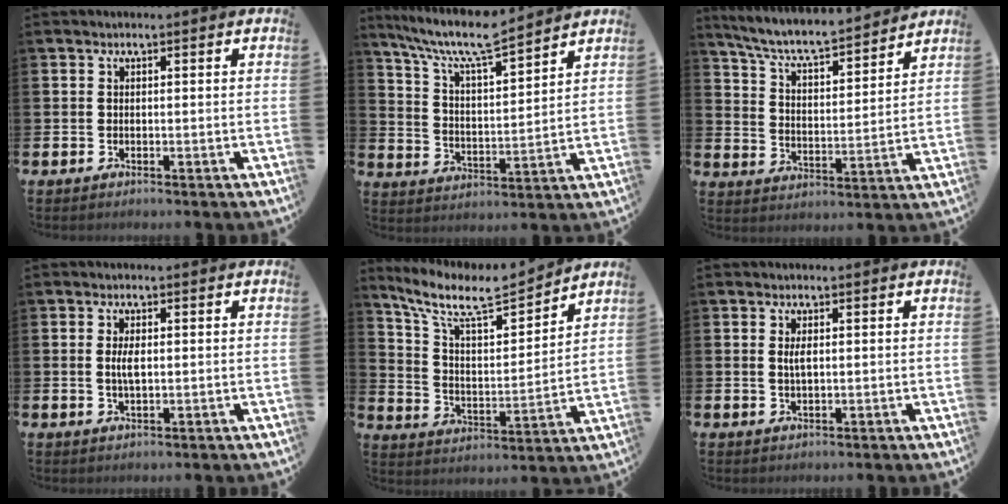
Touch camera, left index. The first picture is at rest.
{"total": 9.2, "force": [8.2, 0.9, 4.0], "torque": [-0.109, -0.049, 0.142]}
{"total": 7.4, "force": [6.9, 0.9, 2.4], "torque": [-0.080, -0.053, 0.117]}
{"total": 2.7, "force": [0.4, 1.0, 2.4], "torque": [-0.044, 0.003, 0.003]}
{"total": 9.3, "force": [8.1, 2.3, 4.1], "torque": [-0.109, -0.050, 0.137]}
{"total": 1.8, "force": [0.6, 0.6, 1.5], "torque": [-0.020, -0.001, 0.005]}